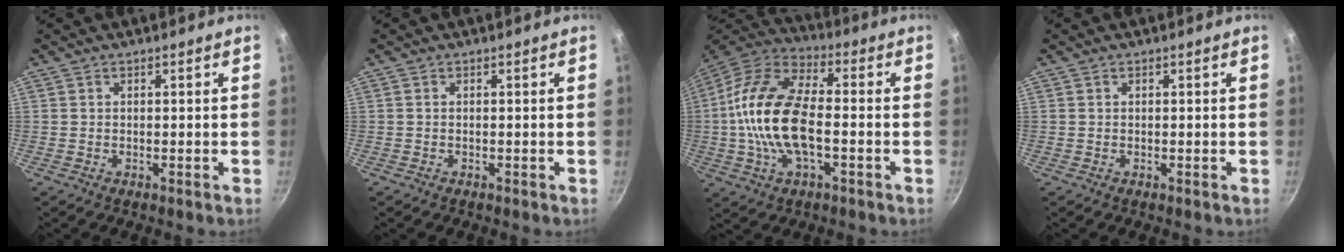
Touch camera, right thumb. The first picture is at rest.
{"total": 0.0}
{"total": 18.4, "force": [-2.0, 9.2, 15.8], "torque": [-0.293, 0.038, -0.054]}
{"total": 0.0}